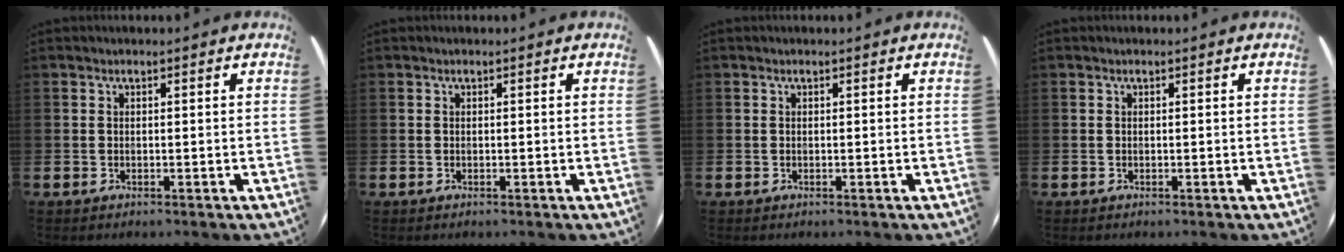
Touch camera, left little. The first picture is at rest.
{"total": 0.0}
{"total": 0.0}
{"total": 0.0}